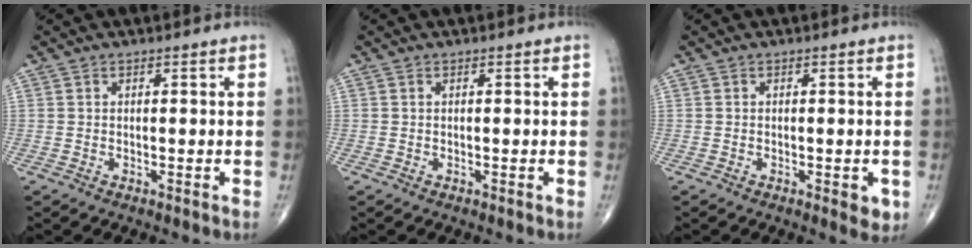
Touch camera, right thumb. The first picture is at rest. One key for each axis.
{"total": 0.0}
{"total": 2.7, "fx": -0.7, "fy": 1.1, "fz": 2.4, "tx": -0.019, "ty": -0.003, "tz": -0.006}